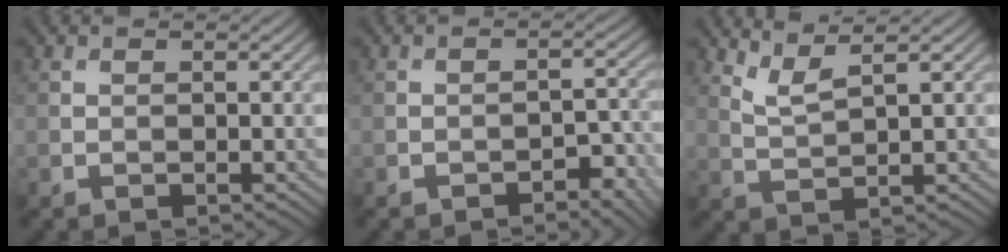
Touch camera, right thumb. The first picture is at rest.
{"total": 3.0, "force": [-2.0, 1.2, 2.0], "torque": [-0.024, 0.007, -0.028]}
{"total": 3.4, "force": [2.6, 0.5, 2.2], "torque": [-0.050, 0.000, 0.062]}